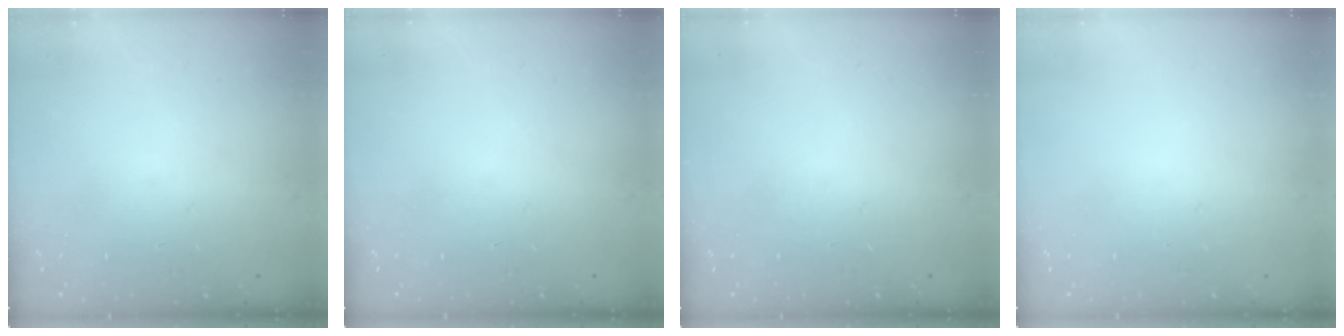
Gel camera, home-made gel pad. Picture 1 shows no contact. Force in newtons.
{"total": 0.0}
{"total": 0.0}
{"total": 0.0}